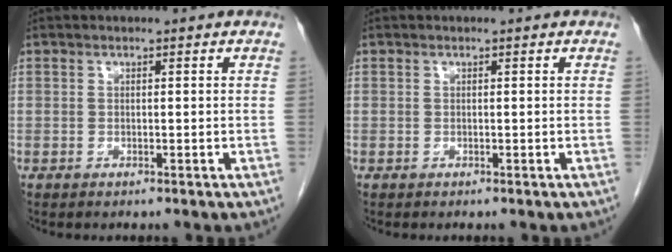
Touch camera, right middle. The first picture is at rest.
{"total": 0.0}